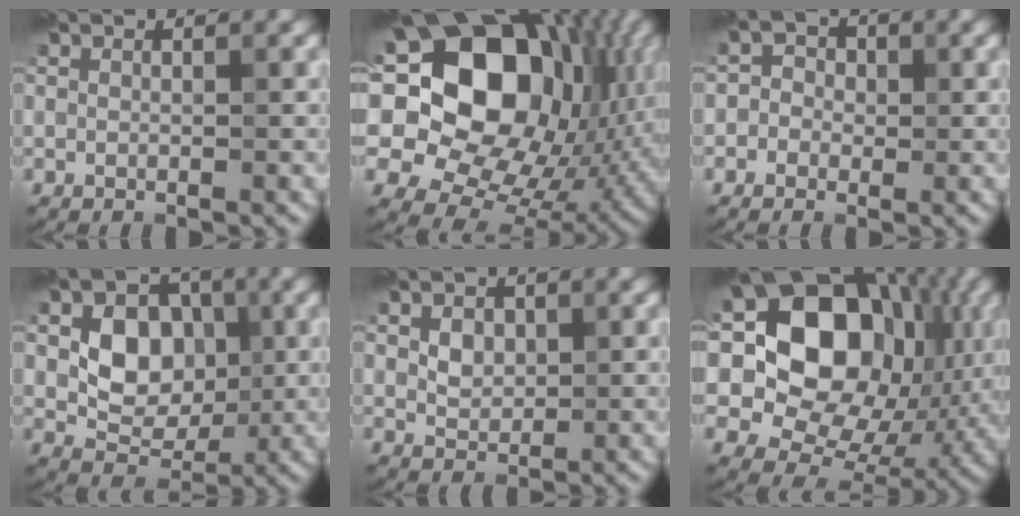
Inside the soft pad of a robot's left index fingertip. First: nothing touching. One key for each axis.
{"total": 21.6, "fx": 5.1, "fy": 16.2, "fz": 13.2, "tx": -0.255, "ty": 0.028, "tz": 0.100}
{"total": 2.1, "fx": -0.7, "fy": 2.0, "fz": 0.2, "tx": 0.022, "ty": -0.001, "tz": -0.027}
{"total": 6.1, "fx": 0.3, "fy": 4.6, "fz": 3.9, "tx": -0.062, "ty": -0.005, "tz": 0.001}
{"total": 2.0, "fx": 0.2, "fy": 1.6, "fz": 1.3, "tx": -0.024, "ty": -0.002, "tz": 0.002}
{"total": 17.0, "fx": 3.7, "fy": 12.8, "fz": 10.7, "tx": -0.180, "ty": 0.009, "tz": 0.074}